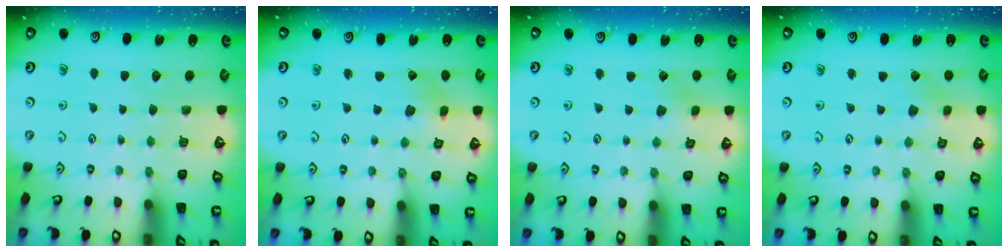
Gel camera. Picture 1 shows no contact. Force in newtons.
{"total": 2.6, "press": 2.5, "slide": 0.5}
{"total": 2.6, "press": 2.6, "slide": 0.4}
{"total": 2.9, "press": 2.9, "slide": 0.4}